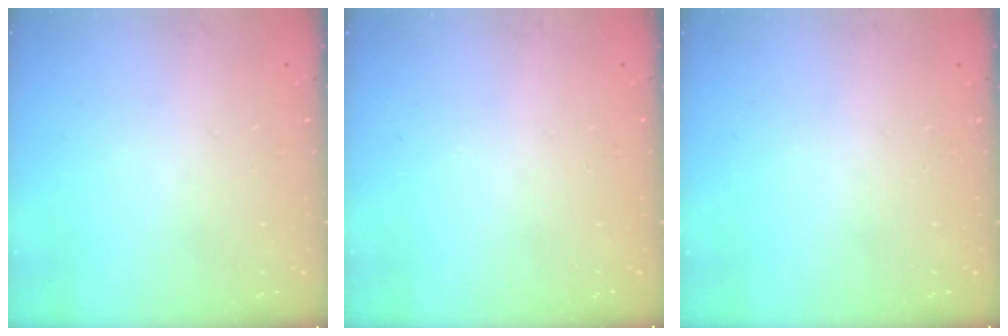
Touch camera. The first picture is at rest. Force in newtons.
{"total": 0.0}
{"total": 0.0}